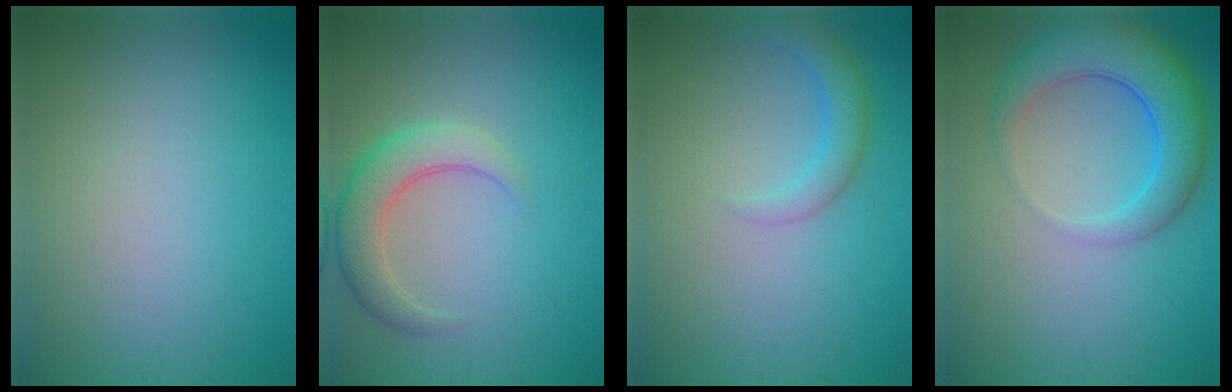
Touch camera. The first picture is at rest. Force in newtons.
{"total": 4.1, "press": 4.1, "slide": 0.6}
{"total": 2.4, "press": 2.4, "slide": 0.3}
{"total": 6.2, "press": 6.2, "slide": 0.4}